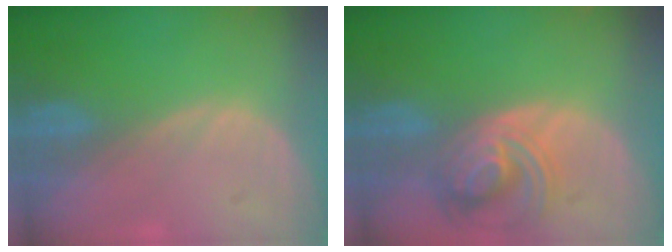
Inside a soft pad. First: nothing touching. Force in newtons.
{"total": 7.8, "press": 6.9, "slide": 3.6}